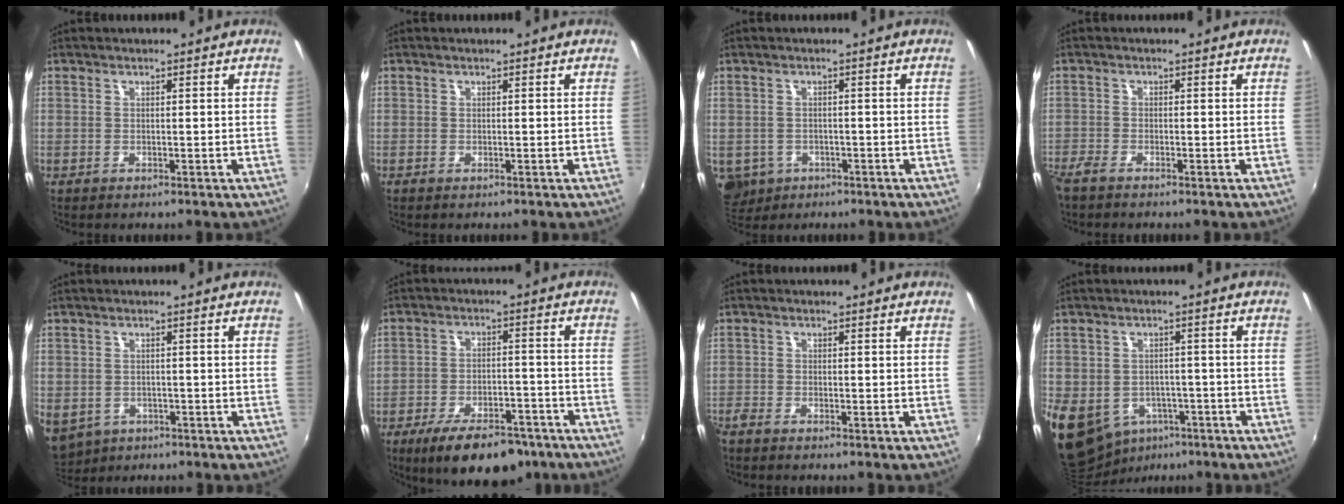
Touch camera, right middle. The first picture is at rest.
{"total": 0.0}
{"total": 7.0, "force": [-2.4, 5.9, 2.9], "torque": [-0.069, -0.016, -0.027]}
{"total": 2.4, "force": [-2.1, 0.5, 1.0], "torque": [-0.030, -0.008, -0.043]}
{"total": 8.7, "force": [-3.7, 6.6, 4.2], "torque": [-0.102, -0.029, -0.044]}
{"total": 14.2, "force": [-10.3, 5.6, 8.0], "torque": [-0.150, -0.008, -0.149]}
{"total": 1.6, "force": [-1.5, 0.4, 0.5], "torque": [-0.014, -0.008, -0.032]}
{"total": 14.0, "force": [-5.8, 10.7, 6.9], "torque": [-0.179, -0.021, -0.073]}